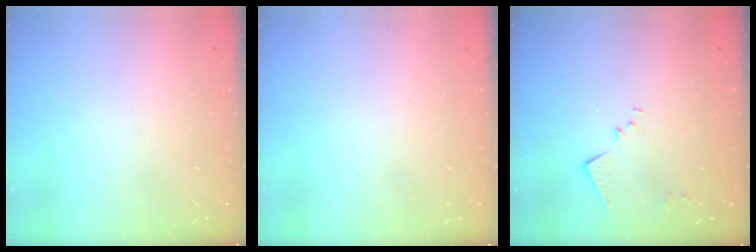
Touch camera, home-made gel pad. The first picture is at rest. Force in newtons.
{"total": 0.0}
{"total": 6.8, "press": 6.8, "slide": 0.6}